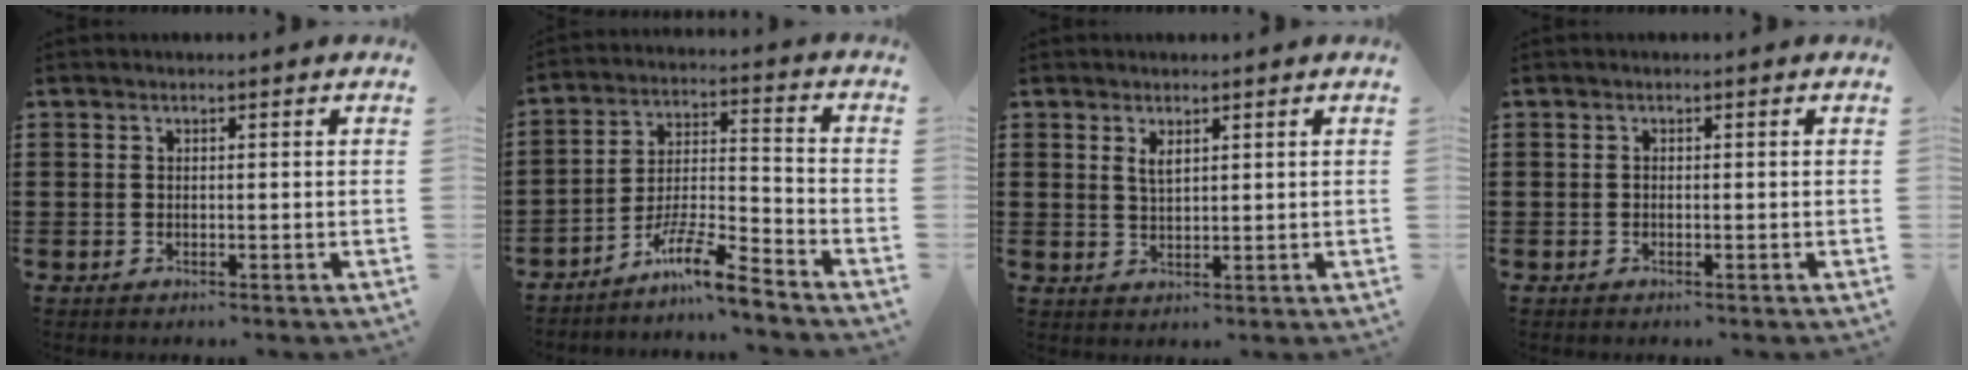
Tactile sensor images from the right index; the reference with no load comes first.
{"total": 9.2, "force": [-7.5, 0.8, 5.2], "torque": [-0.097, 0.012, -0.145]}
{"total": 2.0, "force": [1.3, 0.7, 1.3], "torque": [-0.029, 0.003, 0.022]}
{"total": 0.0}